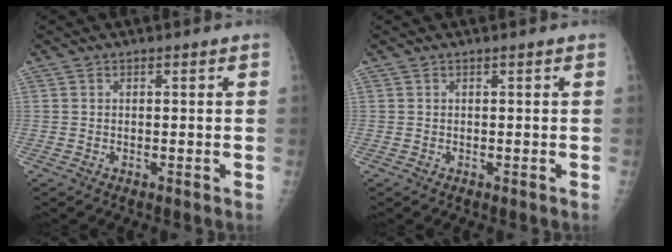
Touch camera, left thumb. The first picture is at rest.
{"total": 0.0}